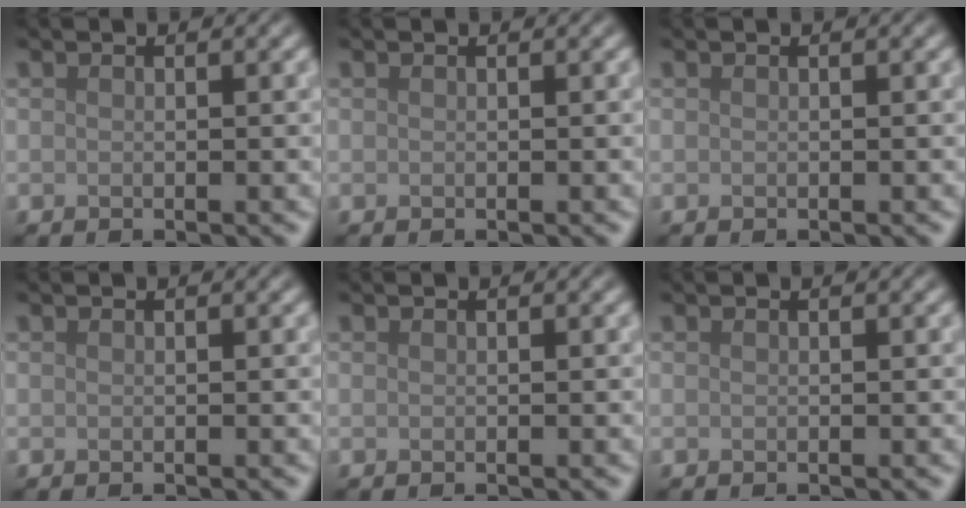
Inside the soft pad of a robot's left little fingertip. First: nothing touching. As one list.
[{"total": 0.0}, {"total": 0.0}, {"total": 0.0}, {"total": 0.0}, {"total": 0.0}]